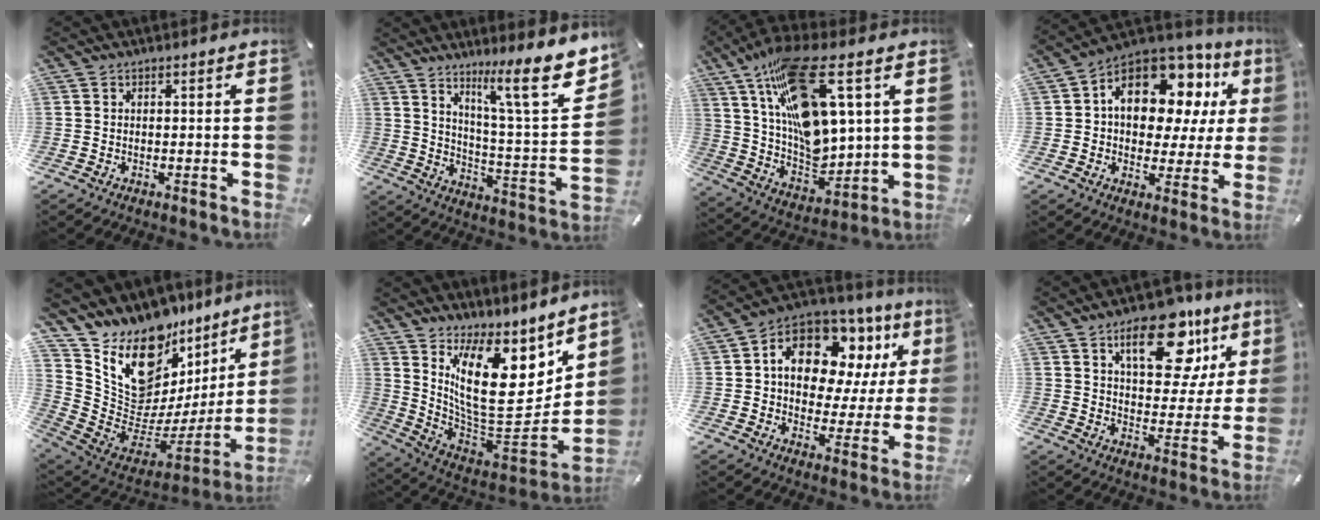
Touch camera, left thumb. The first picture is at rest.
{"total": 14.4, "force": [10.1, 2.3, 10.1], "torque": [-0.148, -0.081, 0.155]}
{"total": 21.0, "force": [9.5, 8.2, 16.9], "torque": [-0.310, -0.057, 0.160]}
{"total": 15.9, "force": [6.2, 10.2, 10.5], "torque": [-0.161, -0.035, 0.108]}
{"total": 16.2, "force": [11.7, 9.6, 5.7], "torque": [-0.108, -0.133, 0.221]}
{"total": 20.2, "force": [8.0, 11.1, 14.8], "torque": [-0.253, -0.092, 0.143]}
{"total": 14.7, "force": [6.9, 9.7, 8.6], "torque": [-0.145, -0.041, 0.125]}
{"total": 18.6, "force": [10.3, 9.4, 12.3], "torque": [-0.160, -0.051, 0.167]}